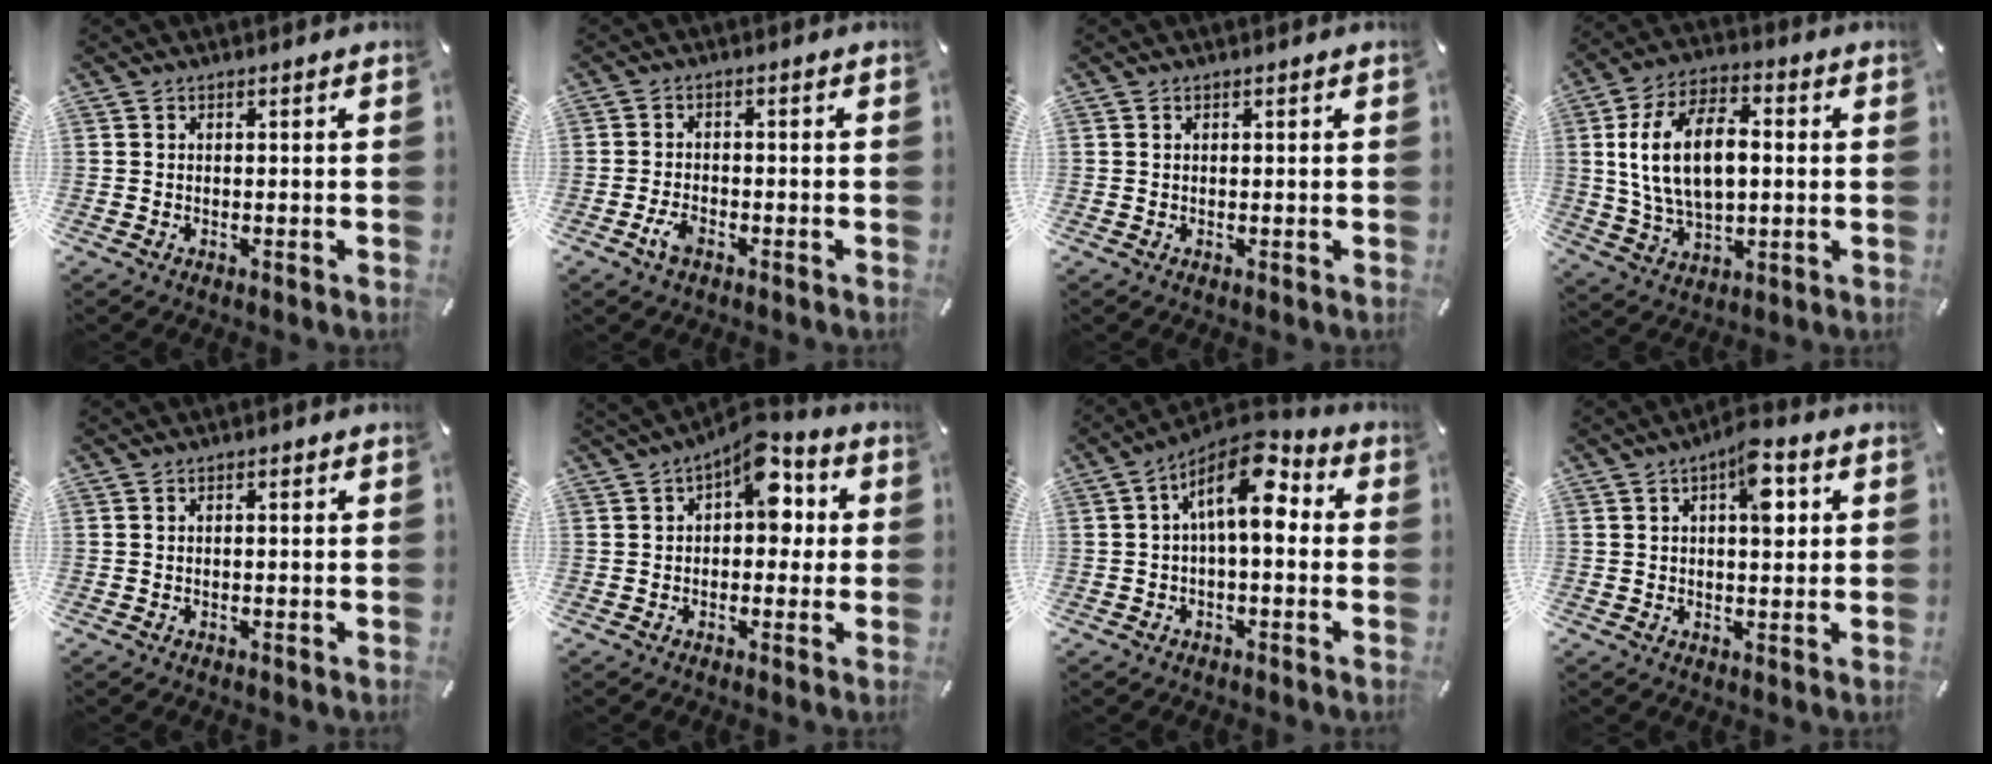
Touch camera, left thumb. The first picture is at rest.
{"total": 3.5, "force": [-2.0, 1.8, 2.2], "torque": [-0.056, 0.003, -0.041]}
{"total": 0.0}
{"total": 16.1, "force": [1.6, 10.0, 12.5], "torque": [-0.252, 0.011, 0.027]}
{"total": 0.7, "force": [0.0, 0.3, 0.6], "torque": [-0.011, 0.001, -0.001]}
{"total": 10.8, "force": [3.6, 6.4, 7.9], "torque": [-0.097, -0.015, 0.059]}
{"total": 12.2, "force": [3.1, 5.8, 10.2], "torque": [-0.167, -0.016, 0.053]}
{"total": 8.1, "force": [2.4, 3.8, 6.8], "torque": [-0.078, -0.011, 0.032]}